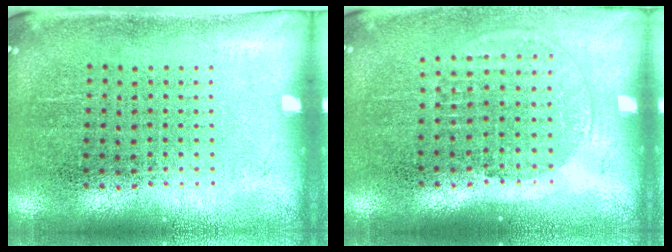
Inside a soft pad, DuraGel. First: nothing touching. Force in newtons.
{"total": 1.3, "press": 1.2, "slide": 0.6}